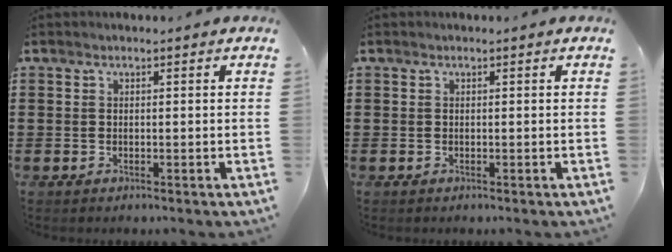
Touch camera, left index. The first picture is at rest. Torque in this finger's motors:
{"motor_torque": [0.00, 0.00, 0.00, 0.00]}